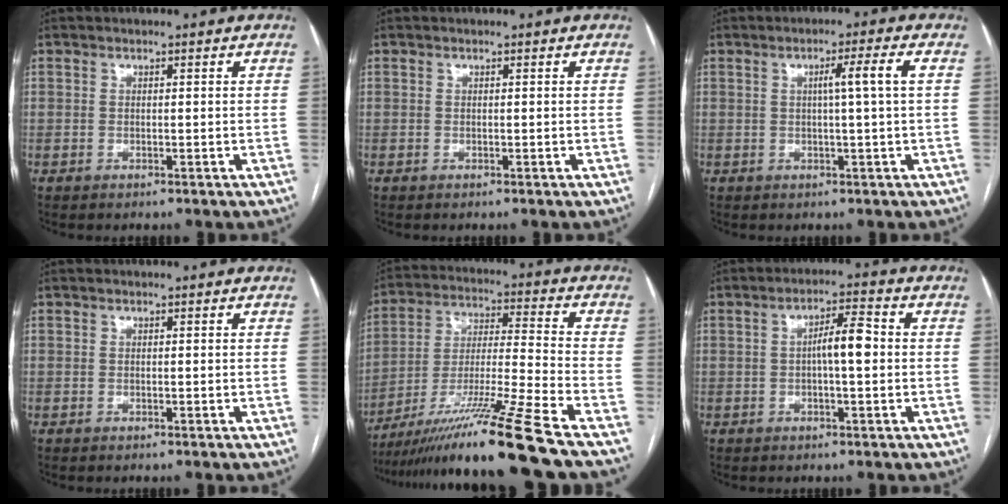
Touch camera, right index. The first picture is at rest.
{"total": 0.0}
{"total": 4.2, "force": [0.6, -1.0, 4.1], "torque": [-0.067, 0.008, 0.011]}
{"total": 0.0}
{"total": 19.0, "force": [-14.6, -3.3, 11.7], "torque": [-0.221, -0.026, -0.260]}
{"total": 5.3, "force": [-0.1, 0.9, 5.2], "torque": [-0.087, 0.015, -0.003]}